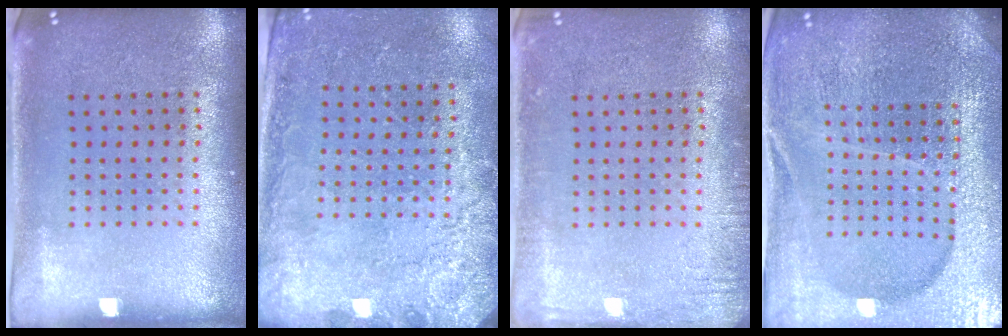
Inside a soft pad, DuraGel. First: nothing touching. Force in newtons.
{"total": 2.6, "press": 2.4, "slide": 1.1}
{"total": 1.8, "press": 1.8, "slide": 0.2}
{"total": 5.3, "press": 4.8, "slide": 2.2}